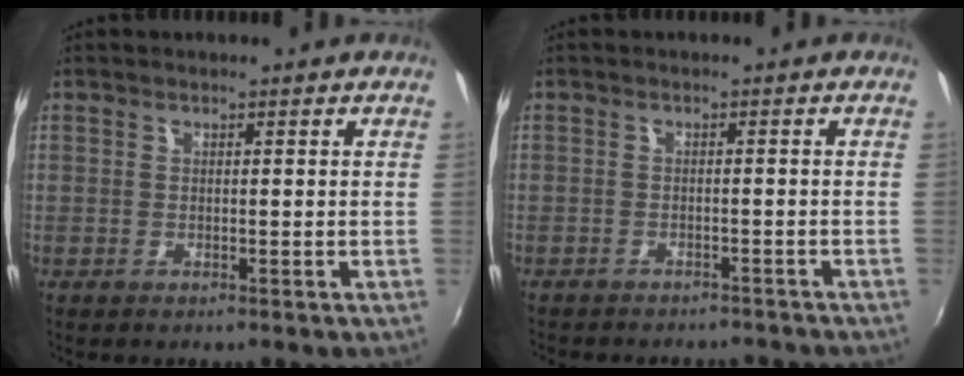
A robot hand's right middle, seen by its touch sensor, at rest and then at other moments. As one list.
[{"total": 7.6, "force": [-6.8, 2.2, 2.4], "torque": [-0.059, -0.011, -0.091]}]